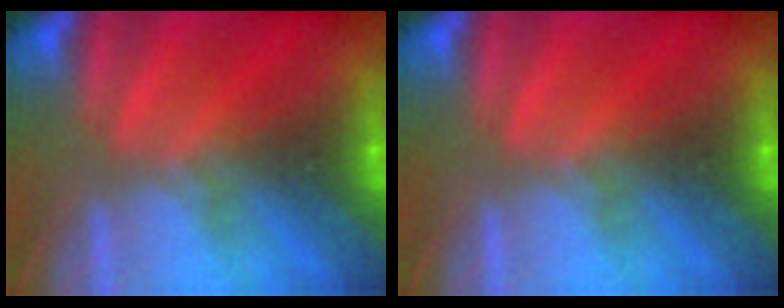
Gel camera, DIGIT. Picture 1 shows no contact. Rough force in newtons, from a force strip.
{"total": 0.0}